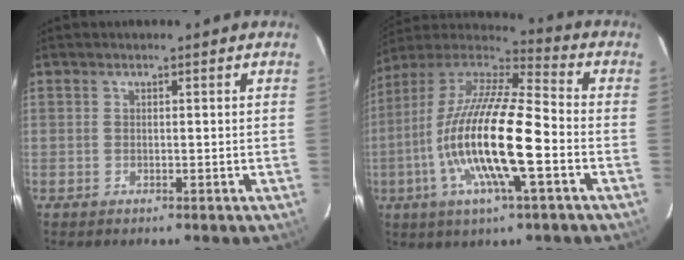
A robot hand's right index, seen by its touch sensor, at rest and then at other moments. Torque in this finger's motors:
{"motor_torque": [1.42, -0.72, 1.06, 0.21]}